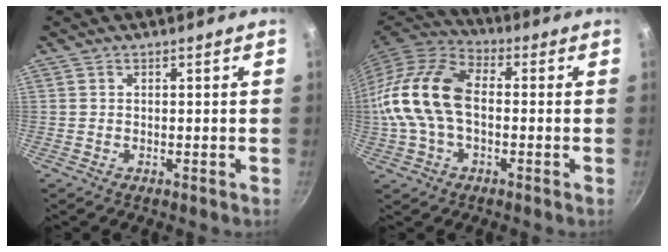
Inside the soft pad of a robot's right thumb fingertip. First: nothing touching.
{"total": 17.7, "force": [-0.7, 11.2, 13.7], "torque": [-0.265, 0.040, -0.028]}